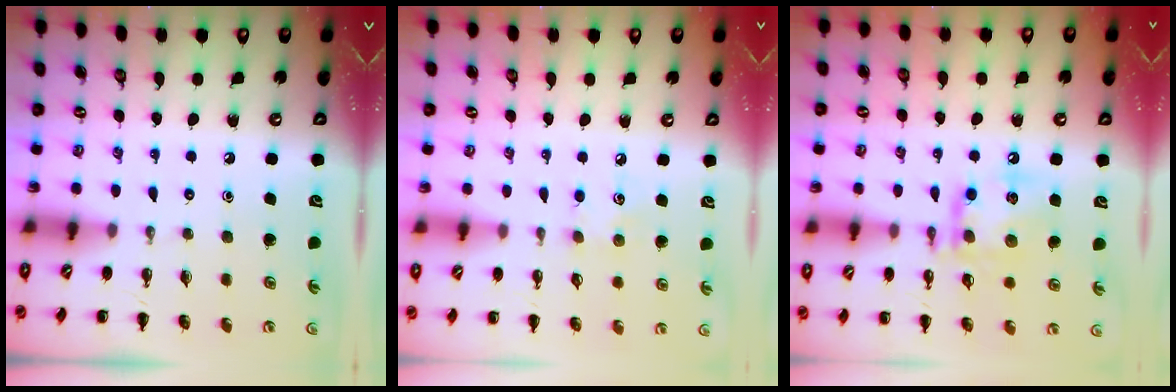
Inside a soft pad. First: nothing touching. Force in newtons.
{"total": 4.6, "press": 4.4, "slide": 1.1}
{"total": 13.9, "press": 13.7, "slide": 1.8}